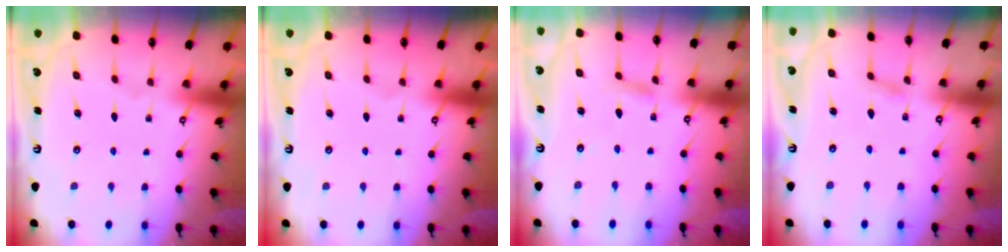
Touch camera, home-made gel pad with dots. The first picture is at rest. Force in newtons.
{"total": 0.0}
{"total": 2.3, "press": 2.3, "slide": 0.3}
{"total": 2.6, "press": 2.6, "slide": 0.2}